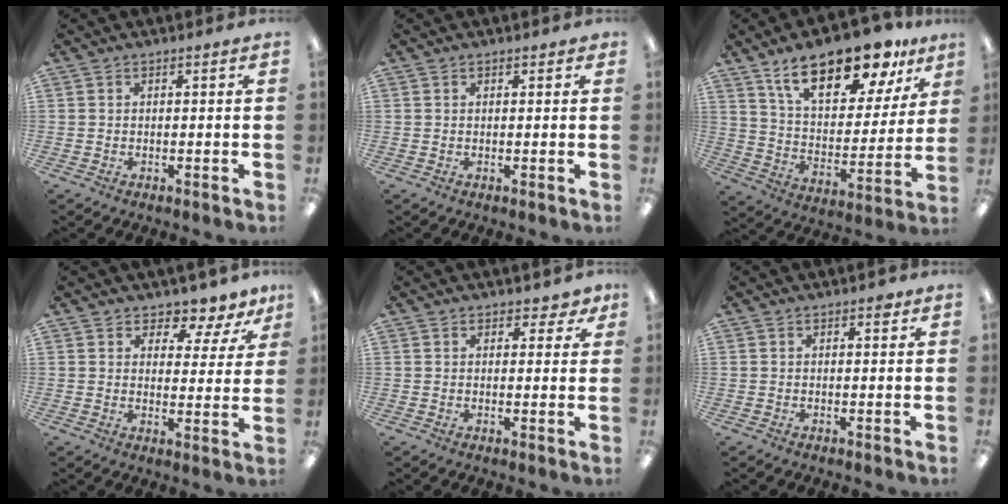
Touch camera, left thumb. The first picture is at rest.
{"total": 0.8, "force": [0.5, 0.4, 0.3], "torque": [0.001, -0.002, 0.007]}
{"total": 21.3, "force": [15.0, 8.5, 12.4], "torque": [-0.207, -0.080, 0.256]}
{"total": 5.7, "force": [4.9, 2.3, 2.0], "torque": [-0.022, -0.042, 0.081]}
{"total": 2.8, "force": [1.8, 1.9, 1.1], "torque": [-0.007, -0.001, 0.030]}
{"total": 1.3, "force": [0.7, 0.7, 0.8], "torque": [-0.002, -0.004, 0.008]}